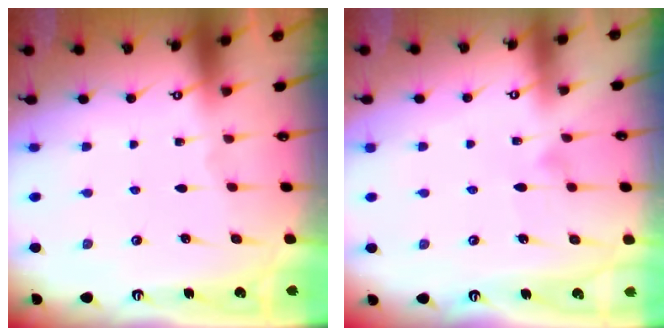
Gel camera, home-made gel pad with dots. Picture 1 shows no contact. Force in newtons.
{"total": 4.9, "press": 4.9, "slide": 0.4}